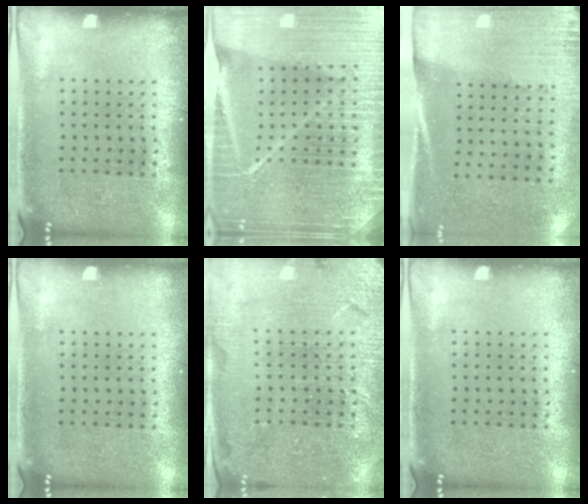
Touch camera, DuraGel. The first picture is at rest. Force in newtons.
{"total": 6.7, "press": 5.7, "slide": 3.4}
{"total": 2.7, "press": 2.4, "slide": 1.2}
{"total": 0.0}
{"total": 3.7, "press": 3.6, "slide": 1.0}
{"total": 0.0}